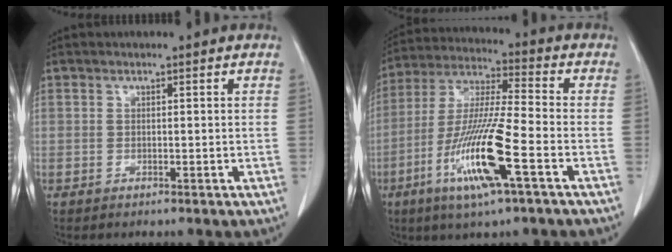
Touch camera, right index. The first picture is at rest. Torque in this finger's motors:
{"motor_torque": [1.88, -0.26, 0.69, 0.16]}